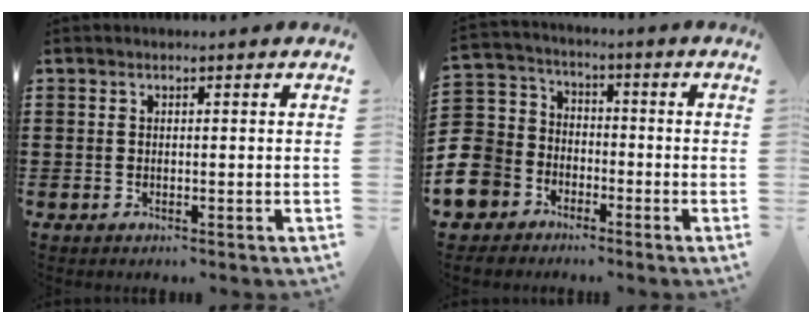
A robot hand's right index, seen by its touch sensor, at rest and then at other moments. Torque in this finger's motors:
{"motor_torque": [0.81, 0.85, 0.03, -0.21]}